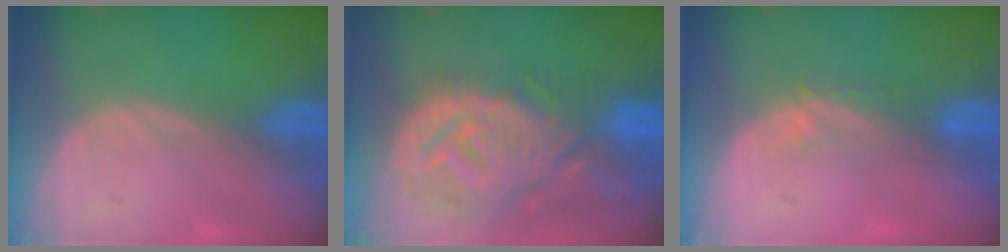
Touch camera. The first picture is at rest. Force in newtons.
{"total": 13.8, "press": 12.0, "slide": 6.9}
{"total": 2.9, "press": 2.4, "slide": 1.7}